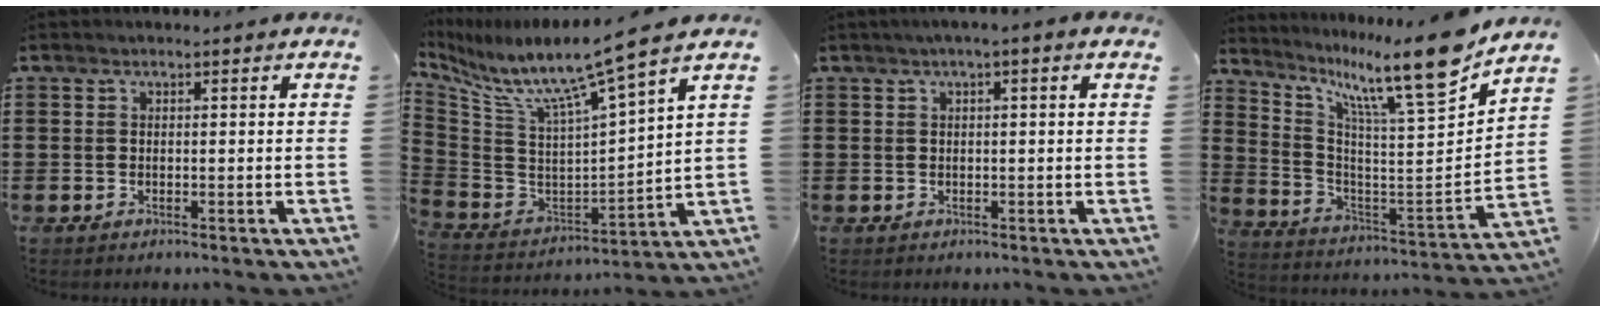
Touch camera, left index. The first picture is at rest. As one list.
[{"total": 8.7, "force": [6.5, -0.6, 5.7], "torque": [-0.136, -0.062, 0.099]}, {"total": 1.1, "force": [0.1, 0.3, 1.1], "torque": [-0.020, 0.000, 0.001]}, {"total": 14.5, "force": [11.9, 0.6, 8.4], "torque": [-0.162, -0.092, 0.184]}]